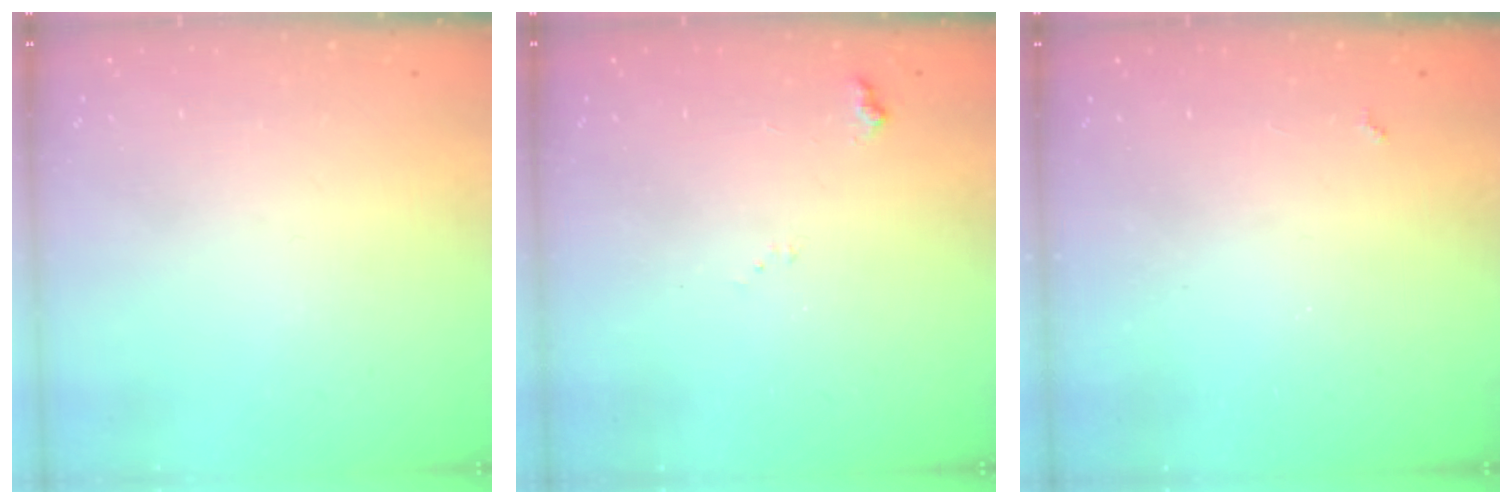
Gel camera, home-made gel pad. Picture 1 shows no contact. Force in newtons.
{"total": 5.1, "press": 5.0, "slide": 0.8}
{"total": 2.5, "press": 2.5, "slide": 0.4}